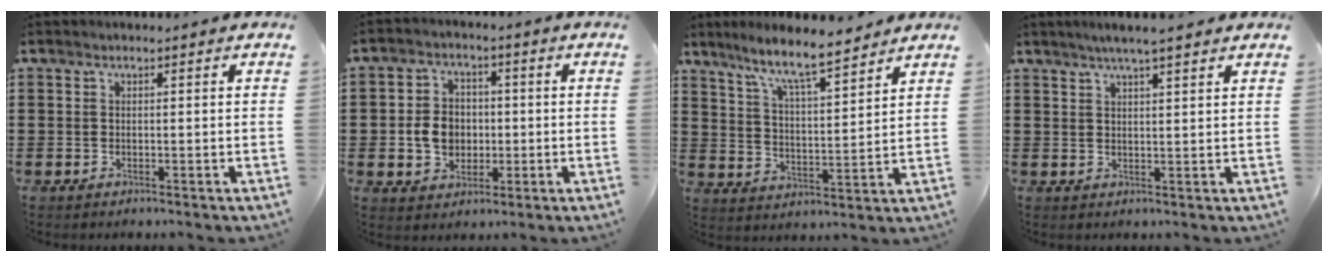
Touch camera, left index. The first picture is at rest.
{"total": 6.0, "force": [-0.6, 5.0, 3.1], "torque": [-0.070, 0.008, -0.016]}
{"total": 7.5, "force": [6.5, 0.3, 3.7], "torque": [-0.094, -0.033, 0.111]}
{"total": 3.7, "force": [2.9, 0.0, 2.2], "torque": [-0.049, 0.002, 0.052]}